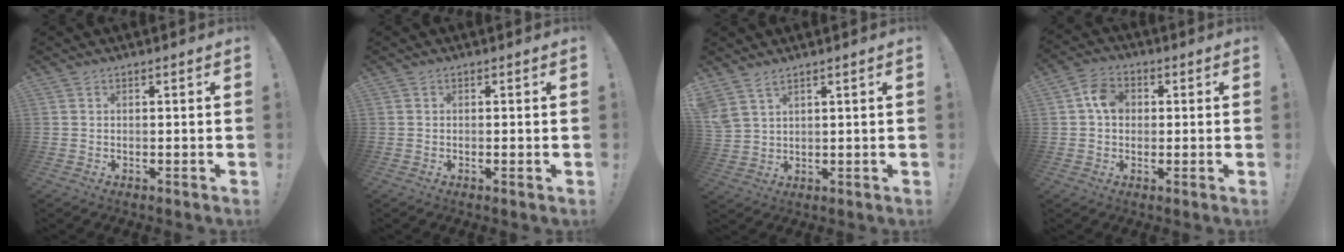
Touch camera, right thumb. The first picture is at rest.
{"total": 0.6, "force": [-0.2, -0.1, 0.6], "torque": [-0.013, 0.000, -0.004]}
{"total": 4.4, "force": [3.4, 1.5, 2.4], "torque": [-0.057, -0.013, 0.070]}
{"total": 7.2, "force": [1.1, 5.7, 4.3], "torque": [-0.064, 0.012, 0.022]}